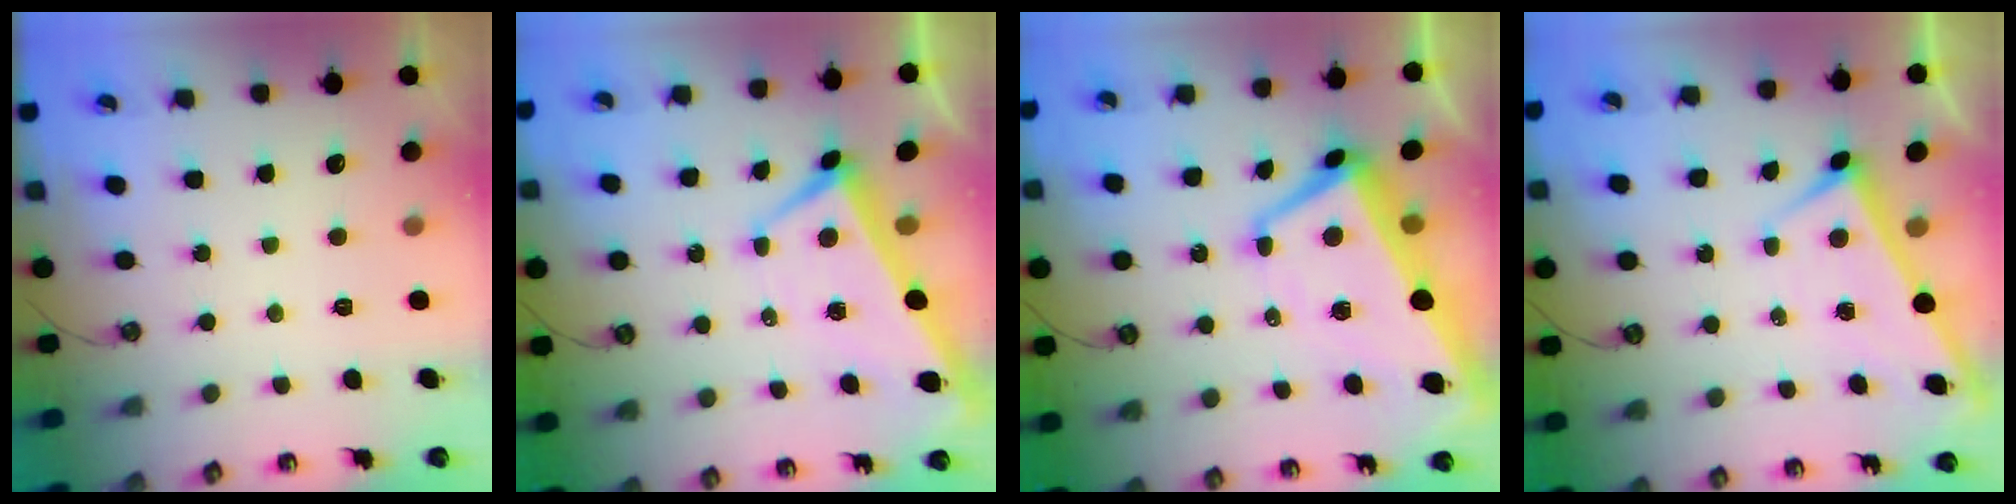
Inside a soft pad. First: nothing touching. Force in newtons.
{"total": 0.9, "press": 0.4, "slide": 0.9}
{"total": 4.6, "press": 4.3, "slide": 1.5}
{"total": 1.8, "press": 1.8, "slide": 0.1}